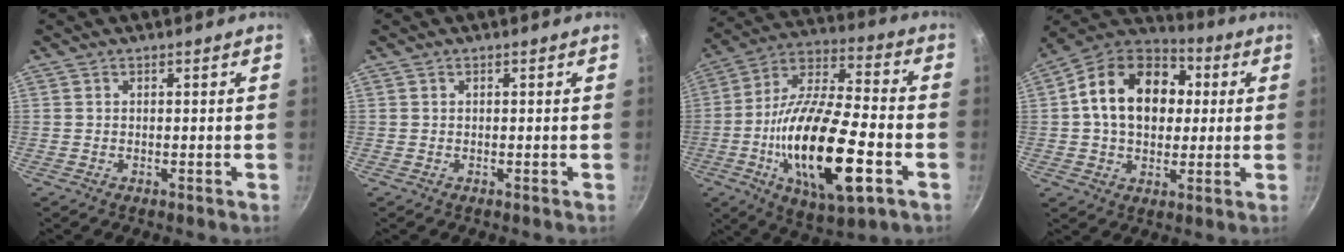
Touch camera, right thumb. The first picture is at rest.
{"total": 0.0}
{"total": 25.2, "force": [-6.9, 9.4, 22.3], "torque": [-0.397, 0.017, -0.123]}
{"total": 18.8, "force": [2.9, 13.7, 12.6], "torque": [-0.183, 0.024, 0.031]}